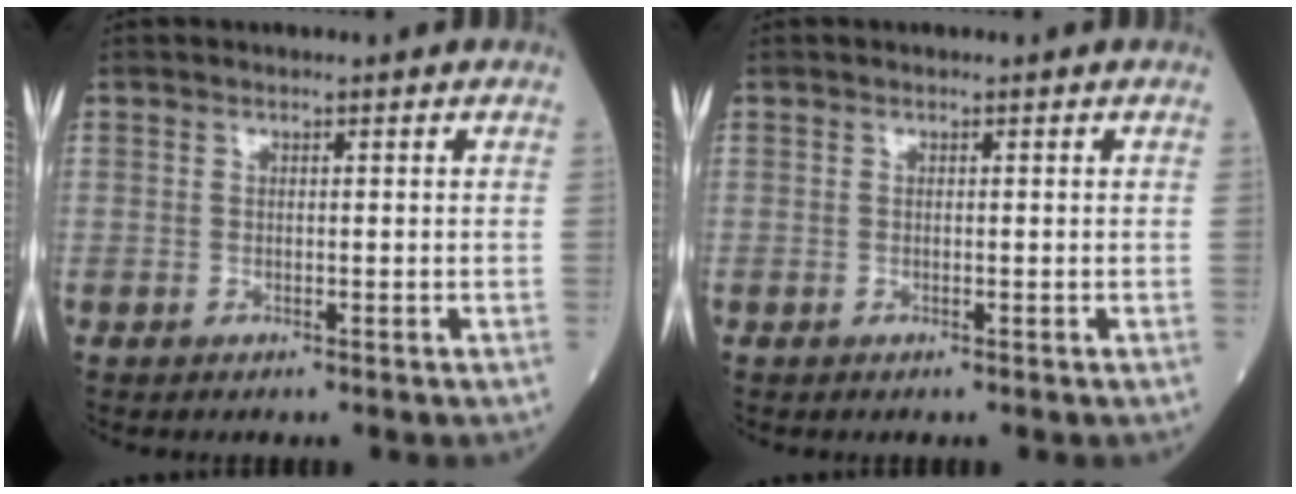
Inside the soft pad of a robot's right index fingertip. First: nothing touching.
{"total": 0.0}